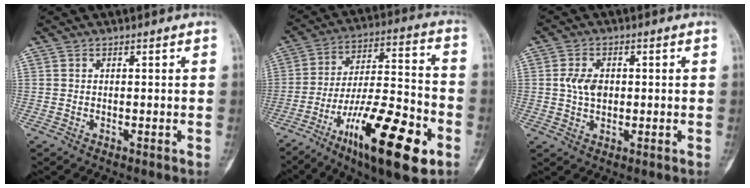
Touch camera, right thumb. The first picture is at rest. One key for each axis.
{"total": 22.8, "fx": -10.6, "fy": 6.3, "fz": 19.1, "tx": -0.311, "ty": 0.051, "tz": -0.172}
{"total": 4.8, "fx": 0.3, "fy": 3.3, "fz": 3.5, "tx": -0.057, "ty": 0.003, "tz": 0.004}